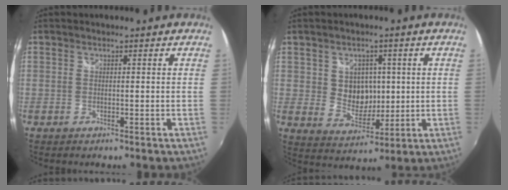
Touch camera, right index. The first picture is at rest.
{"total": 7.3, "force": [1.1, 6.4, 3.4], "torque": [-0.059, 0.003, 0.030]}